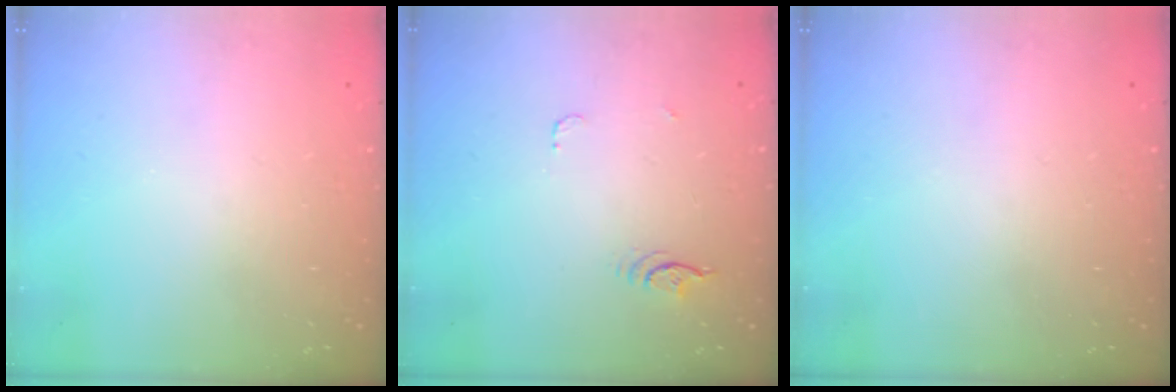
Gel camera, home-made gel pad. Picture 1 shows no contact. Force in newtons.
{"total": 3.8, "press": 3.4, "slide": 1.6}
{"total": 0.0}